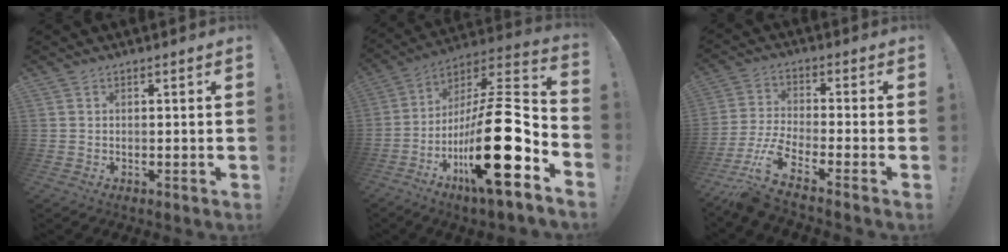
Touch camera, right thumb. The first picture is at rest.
{"total": 26.8, "force": [-7.5, 6.8, 24.8], "torque": [-0.425, 0.022, -0.126]}
{"total": 8.5, "force": [-5.6, 2.5, 5.9], "torque": [-0.138, 0.001, -0.107]}